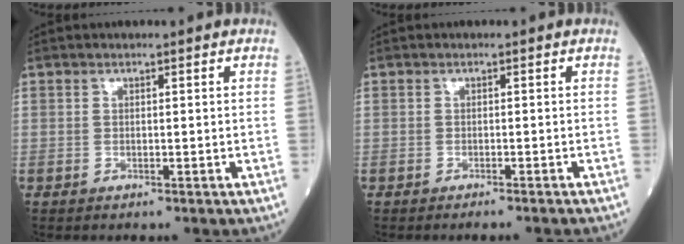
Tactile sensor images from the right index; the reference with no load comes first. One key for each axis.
{"total": 3.1, "fx": -2.7, "fy": -0.4, "fz": 1.4, "tx": -0.016, "ty": 0.000, "tz": -0.035}